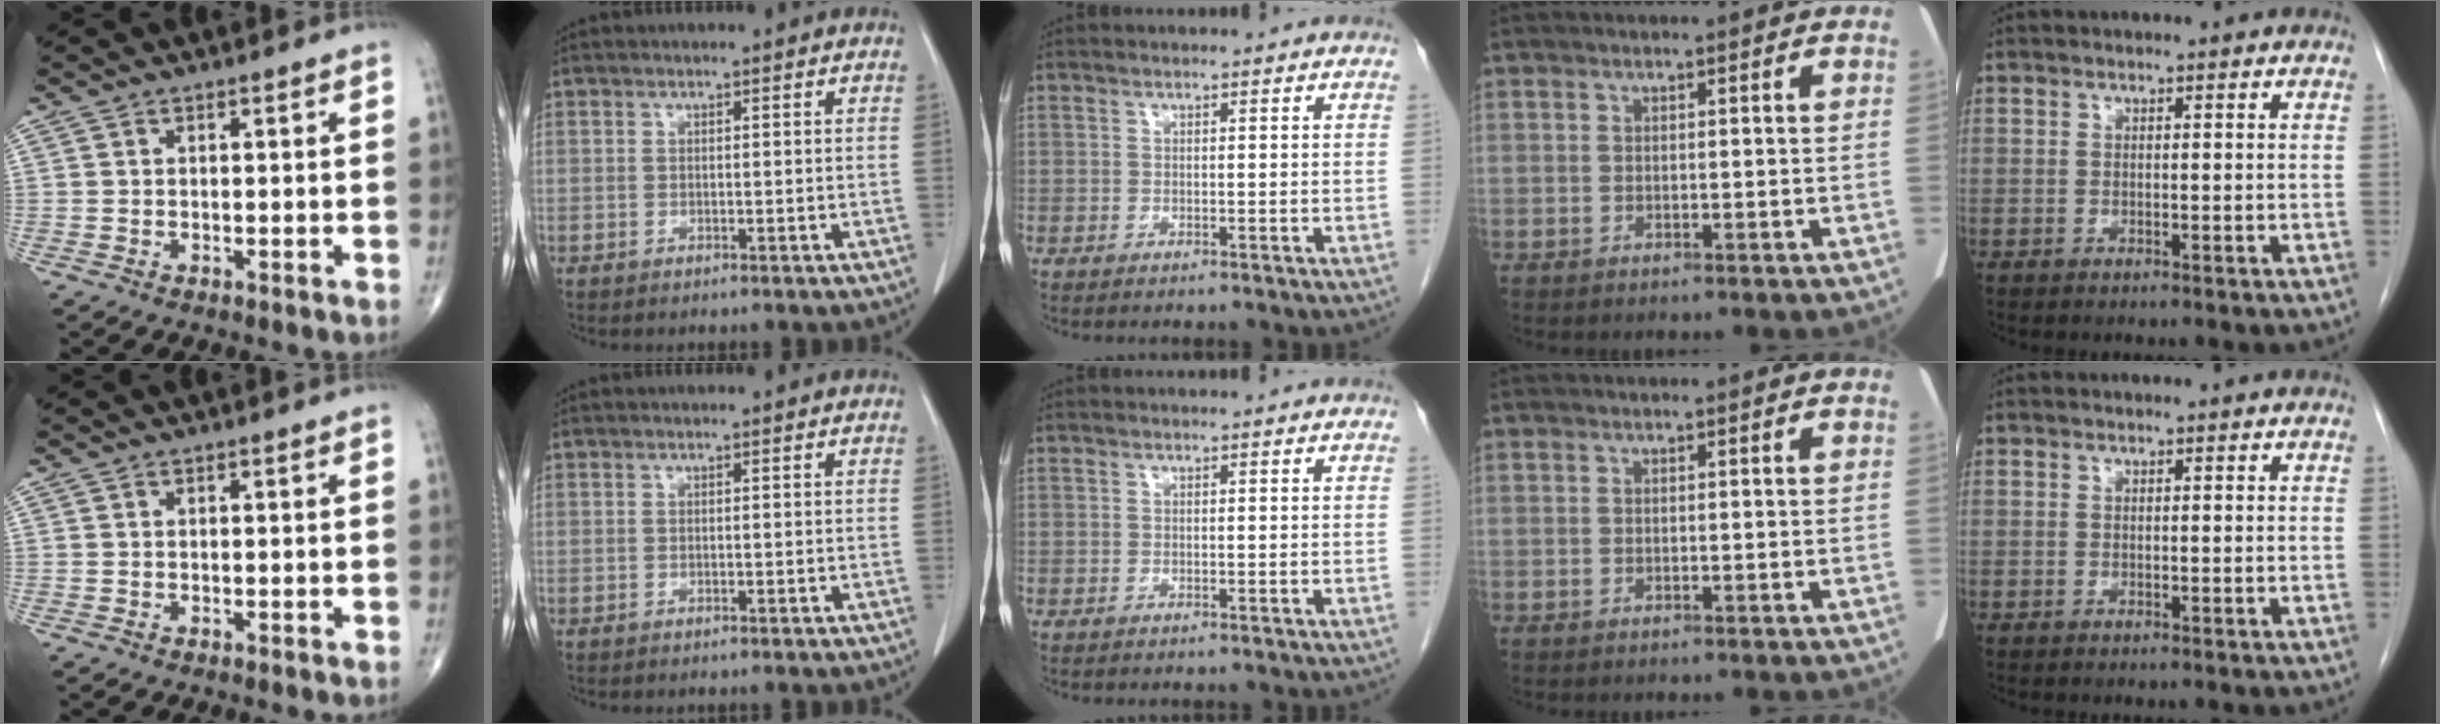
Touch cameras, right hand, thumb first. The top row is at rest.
{}